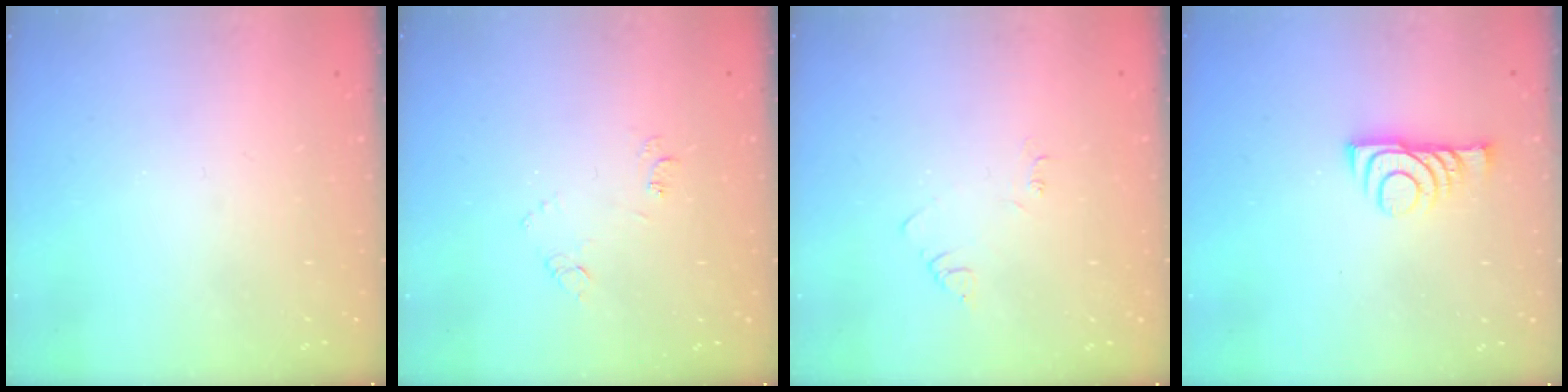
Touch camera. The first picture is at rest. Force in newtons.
{"total": 7.9, "press": 7.9, "slide": 0.6}
{"total": 3.0, "press": 3.0, "slide": 0.4}
{"total": 8.2, "press": 8.1, "slide": 1.0}